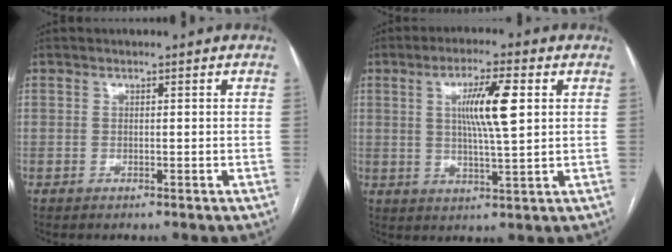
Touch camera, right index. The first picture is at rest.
{"total": 8.6, "force": [2.1, 0.6, 8.3], "torque": [-0.150, 0.001, 0.038]}